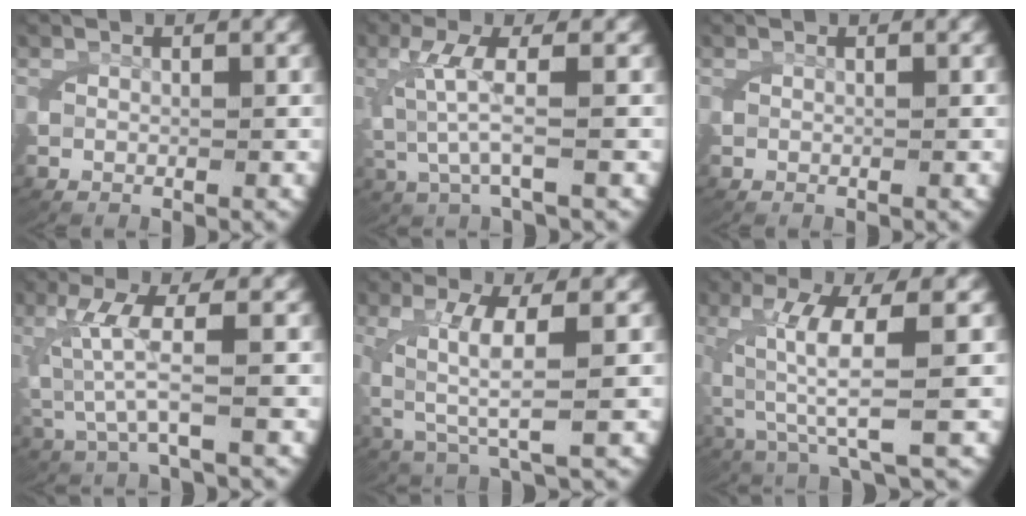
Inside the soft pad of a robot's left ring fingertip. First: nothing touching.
{"total": 3.7, "force": [0.3, 0.9, 3.6], "torque": [-0.095, -0.010, 0.014]}
{"total": 0.0}
{"total": 4.2, "force": [0.2, 1.2, 4.1], "torque": [-0.109, -0.012, 0.013]}
{"total": 4.6, "force": [0.3, 1.4, 4.4], "torque": [-0.107, -0.012, 0.020]}
{"total": 6.6, "force": [-0.2, 1.6, 6.4], "torque": [-0.138, -0.010, 0.010]}